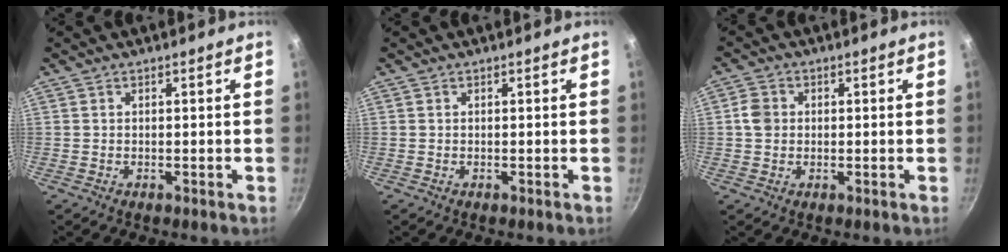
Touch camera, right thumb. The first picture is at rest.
{"total": 0.0}
{"total": 3.6, "force": [0.2, 3.1, 1.8], "torque": [-0.023, 0.007, -0.005]}